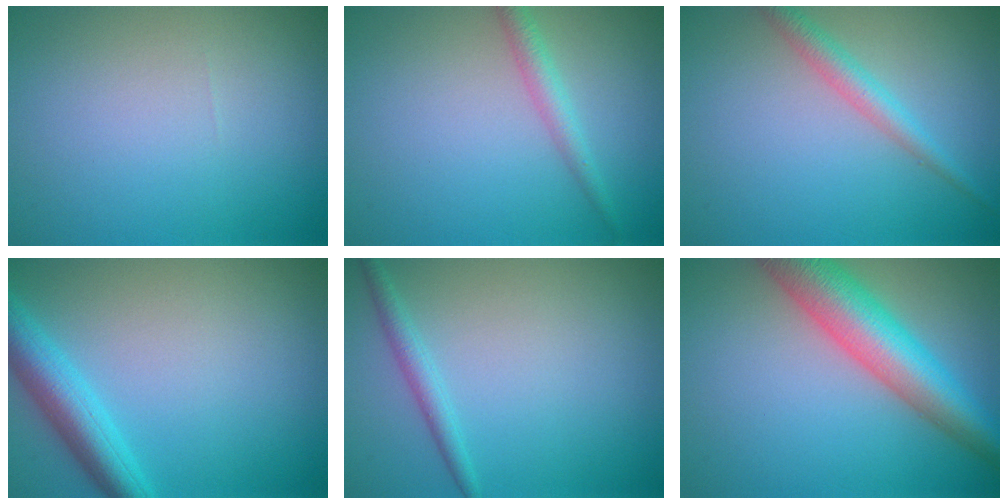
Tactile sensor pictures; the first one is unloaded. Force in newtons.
{"total": 2.0, "press": 2.0, "slide": 0.1}
{"total": 2.4, "press": 2.4, "slide": 0.1}
{"total": 4.5, "press": 4.5, "slide": 0.2}
{"total": 1.7, "press": 1.7, "slide": 0.0}
{"total": 8.1, "press": 8.1, "slide": 0.2}